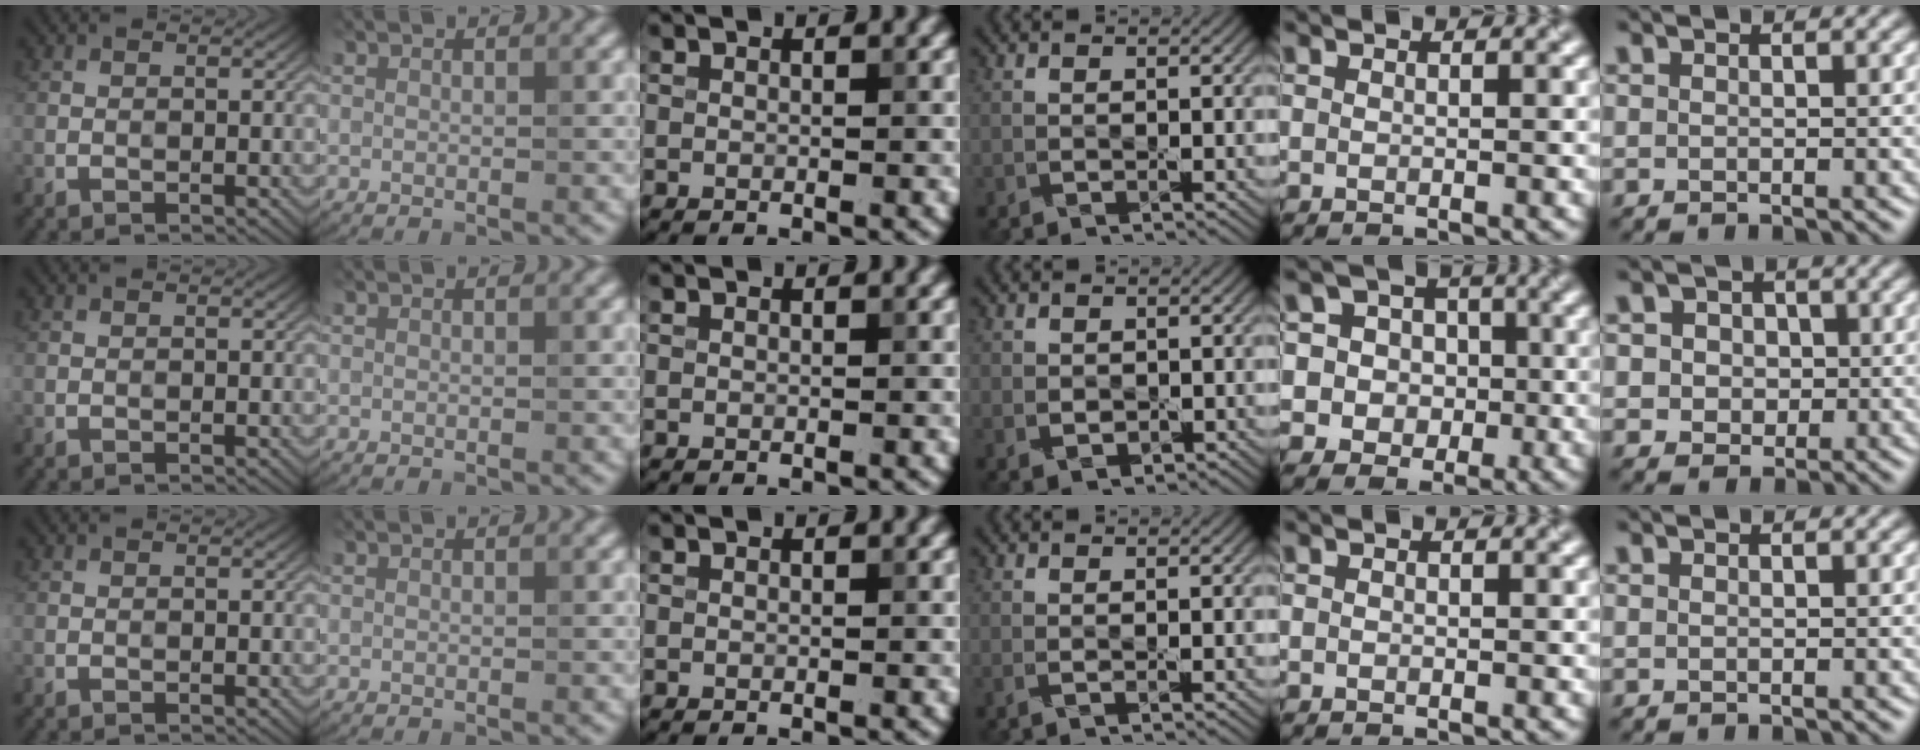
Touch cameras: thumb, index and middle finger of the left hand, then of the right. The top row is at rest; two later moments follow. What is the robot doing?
{"motion": "press", "object": "memory foam"}